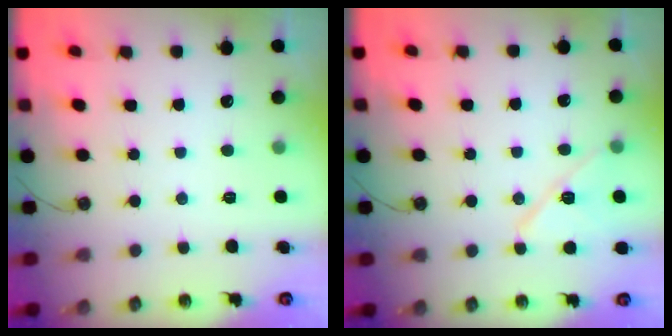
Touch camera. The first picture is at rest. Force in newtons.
{"total": 11.1, "press": 11.0, "slide": 1.1}